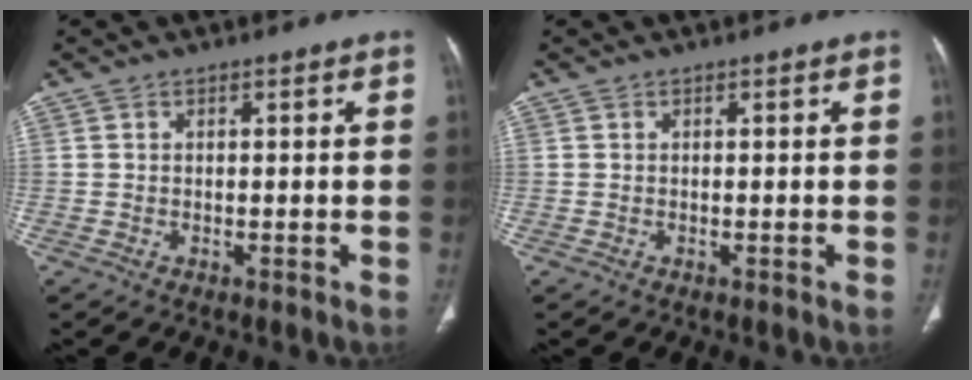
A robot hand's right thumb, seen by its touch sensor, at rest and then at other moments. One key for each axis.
{"total": 0.0}